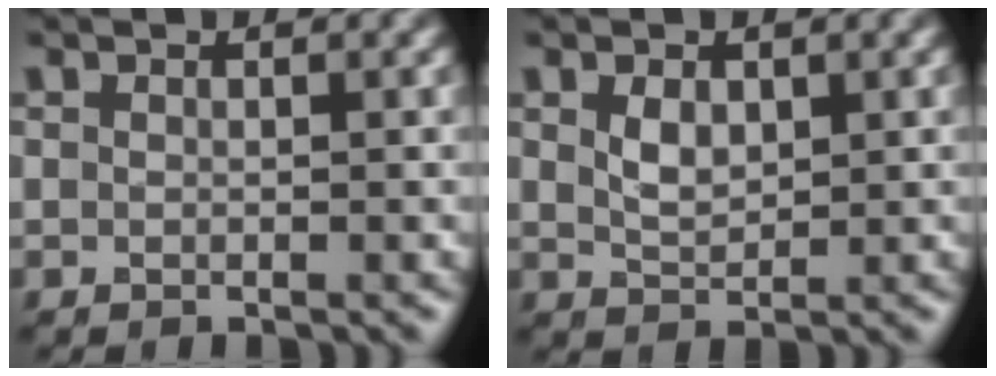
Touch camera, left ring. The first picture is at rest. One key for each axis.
{"total": 1.9, "fx": 0.7, "fy": 1.2, "fz": 1.3, "tx": -0.029, "ty": -0.002, "tz": 0.018}